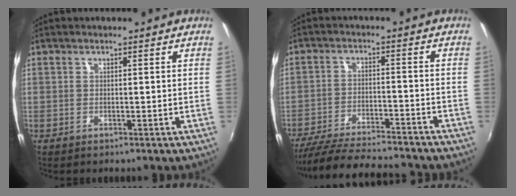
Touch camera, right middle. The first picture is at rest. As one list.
[{"total": 18.7, "force": [-16.6, 2.9, 8.2], "torque": [-0.164, -0.030, -0.254]}]